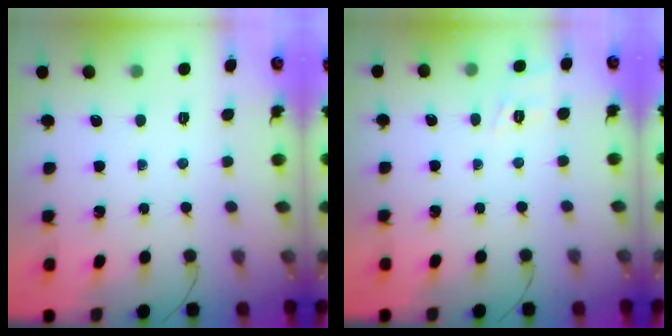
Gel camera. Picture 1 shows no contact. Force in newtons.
{"total": 2.9, "press": 2.3, "slide": 1.8}